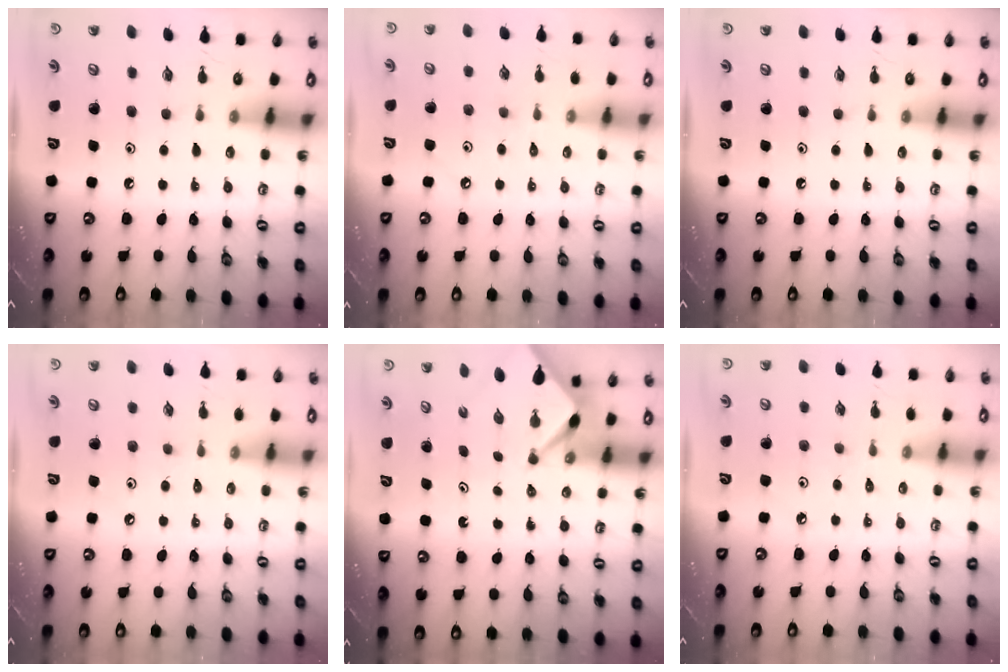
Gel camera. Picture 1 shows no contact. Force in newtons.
{"total": 2.6, "press": 2.6, "slide": 0.4}
{"total": 0.0}
{"total": 2.8, "press": 2.7, "slide": 0.6}
{"total": 2.6, "press": 2.6, "slide": 0.3}
{"total": 1.9, "press": 1.9, "slide": 0.4}